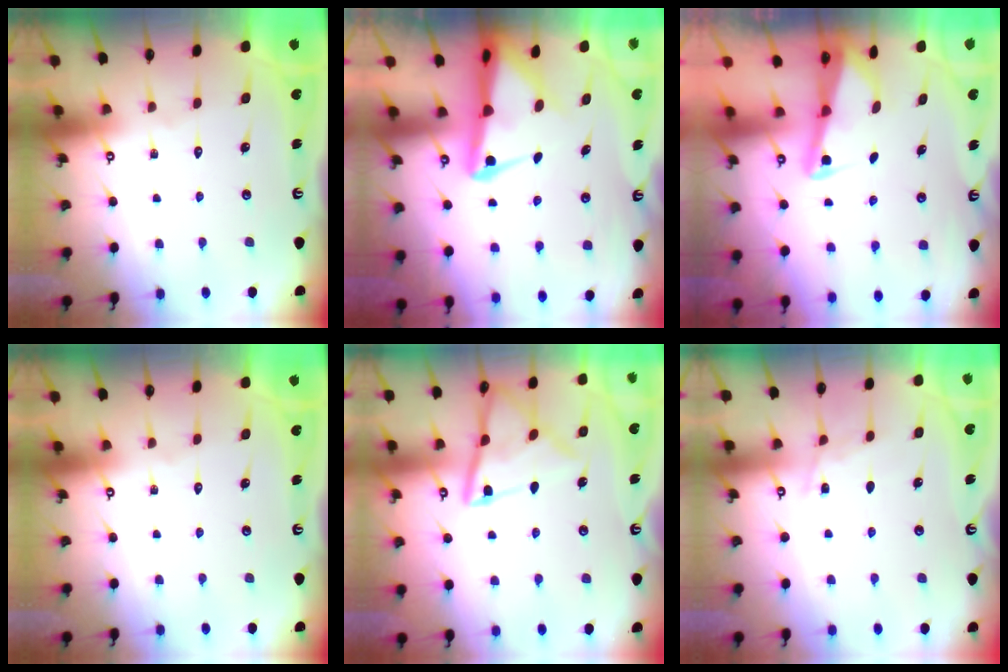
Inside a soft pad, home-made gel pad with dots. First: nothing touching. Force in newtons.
{"total": 4.8, "press": 4.6, "slide": 1.2}
{"total": 2.2, "press": 2.2, "slide": 0.3}
{"total": 0.0}
{"total": 13.6, "press": 13.6, "slide": 1.2}
{"total": 5.6, "press": 5.5, "slide": 0.6}